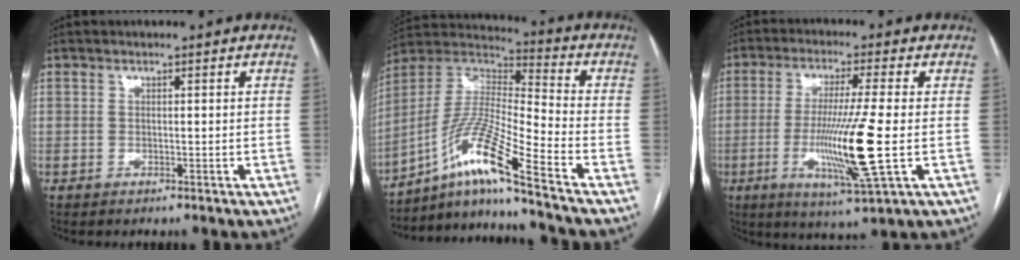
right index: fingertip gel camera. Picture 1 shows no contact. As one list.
[{"total": 14.0, "force": [-9.1, -1.4, 10.6], "torque": [-0.221, 0.003, -0.167]}, {"total": 12.6, "force": [-2.4, -0.8, 12.4], "torque": [-0.241, -0.026, -0.044]}]